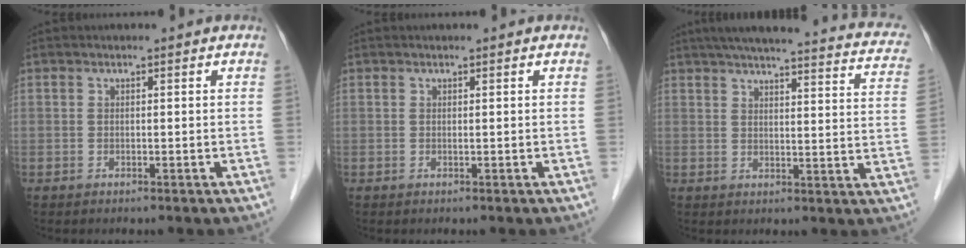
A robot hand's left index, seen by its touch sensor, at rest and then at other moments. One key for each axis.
{"total": 0.0}
{"total": 25.2, "fx": 21.3, "fy": 3.8, "fz": 13.0, "tx": -0.175, "ty": 0.004, "tz": 0.242}